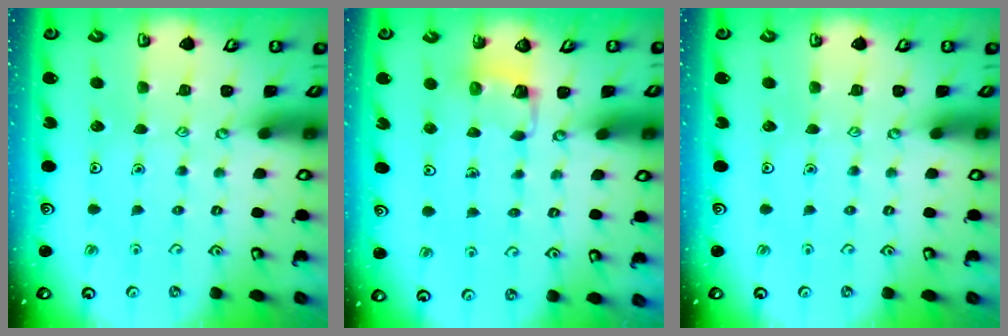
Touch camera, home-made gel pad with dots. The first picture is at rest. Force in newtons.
{"total": 3.1, "press": 3.1, "slide": 0.3}
{"total": 0.0}